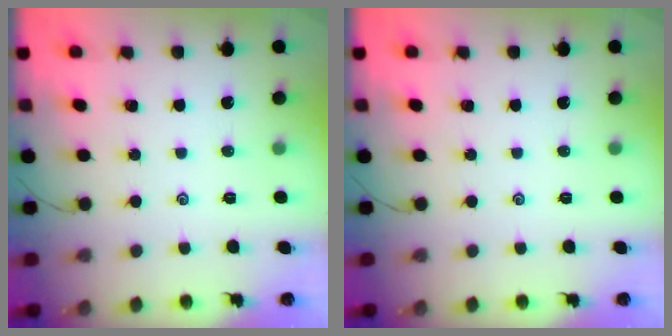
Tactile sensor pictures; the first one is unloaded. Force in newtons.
{"total": 0.0}